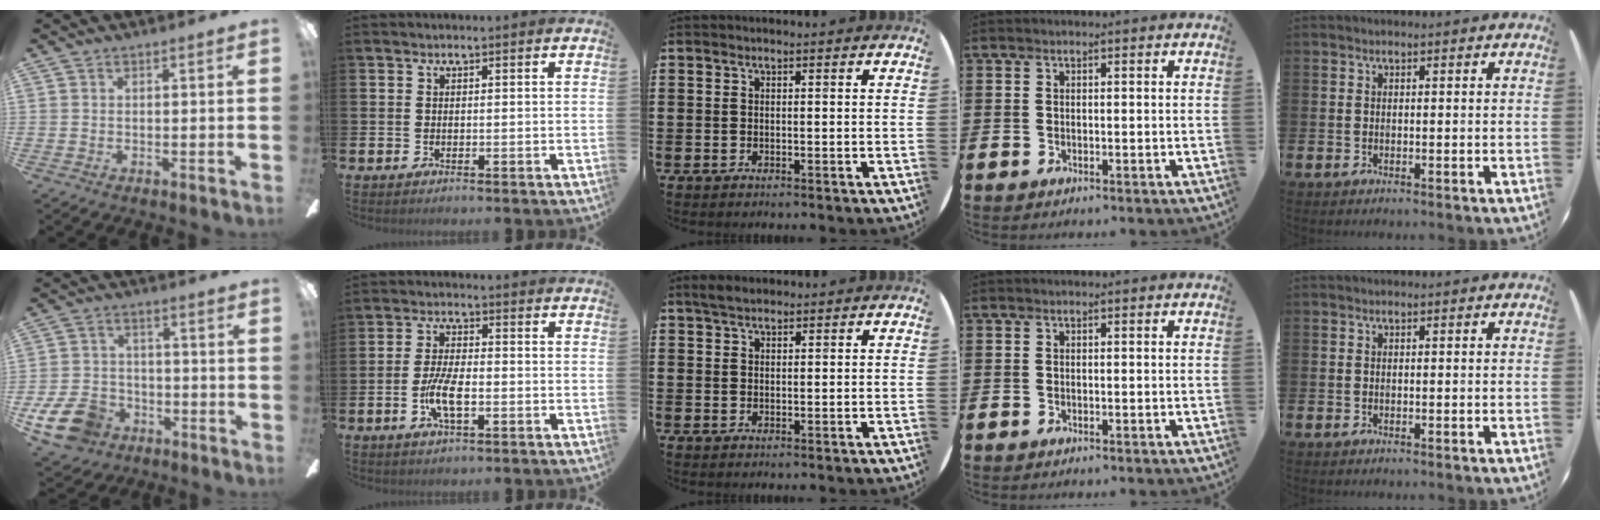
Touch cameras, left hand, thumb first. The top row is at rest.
{"thumb": {"total": 11.9, "force": [-6.5, 8.0, 5.9], "torque": [-0.136, 0.040, -0.117]}, "index": {"total": 5.4, "force": [-1.5, 1.8, 4.8], "torque": [-0.091, 0.000, -0.031]}, "middle": {"total": 2.0, "force": [1.7, 0.6, 0.7], "torque": [-0.009, 0.003, 0.031]}}